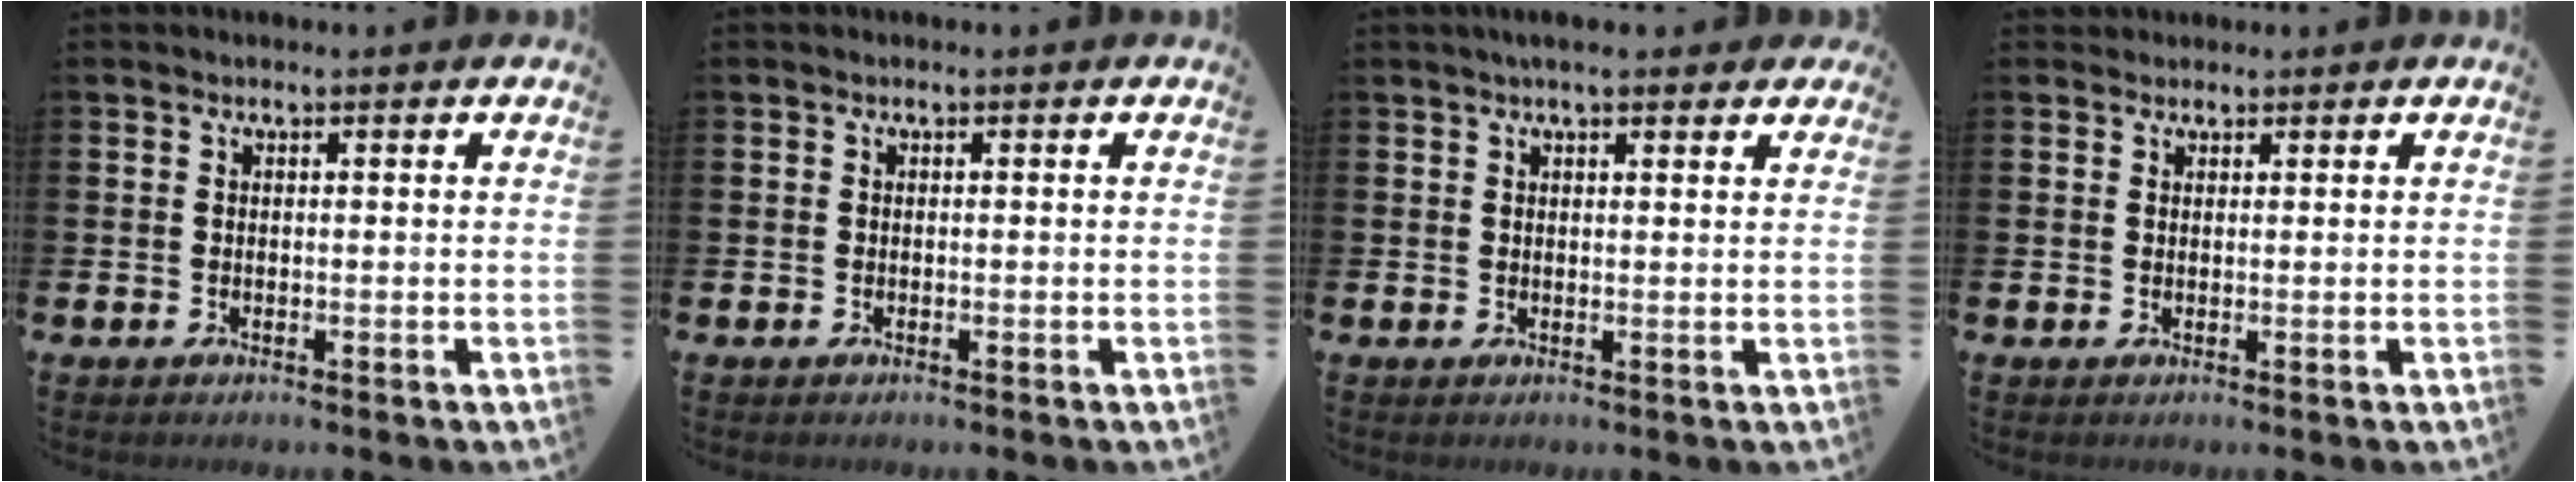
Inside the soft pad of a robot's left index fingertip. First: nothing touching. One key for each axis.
{"total": 0.0}
{"total": 2.9, "fx": 2.5, "fy": 0.5, "fz": 1.2, "tx": -0.018, "ty": -0.006, "tz": 0.043}
{"total": 1.4, "fx": 1.2, "fy": 0.6, "fz": 0.0, "tx": 0.007, "ty": 0.003, "tz": 0.022}